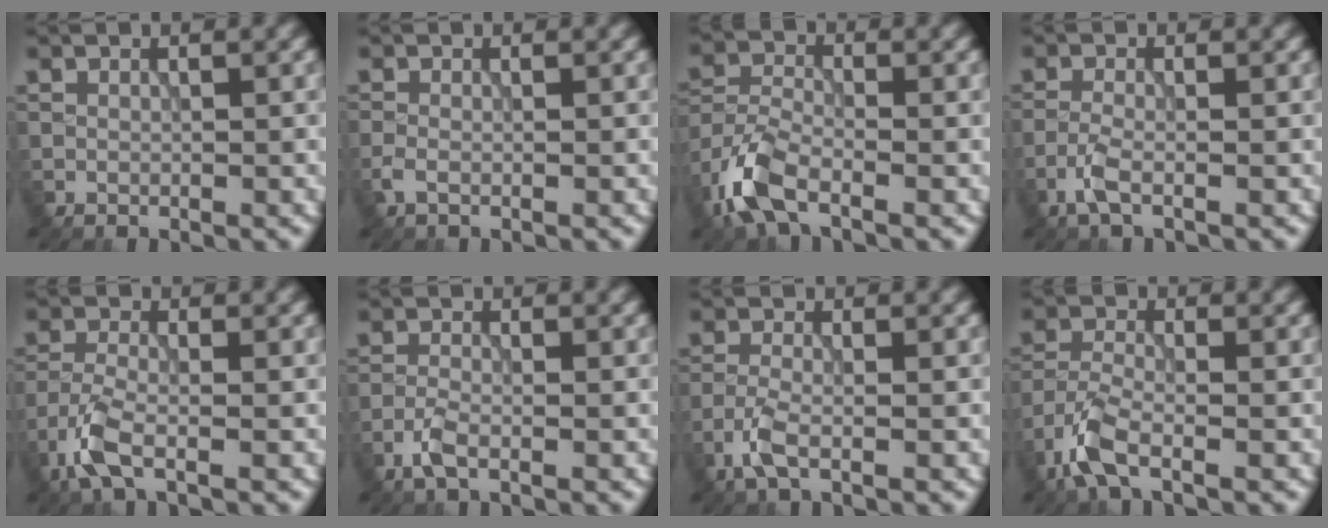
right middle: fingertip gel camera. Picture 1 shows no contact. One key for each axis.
{"total": 1.1, "fx": -0.6, "fy": 0.5, "fz": 0.8, "tx": -0.024, "ty": -0.003, "tz": -0.016}
{"total": 5.4, "fx": -3.3, "fy": 2.3, "fz": 3.6, "tx": -0.082, "ty": -0.004, "tz": -0.080}
{"total": 2.2, "fx": -1.2, "fy": 0.5, "fz": 1.7, "tx": -0.042, "ty": 0.001, "tz": -0.034}
{"total": 3.8, "fx": -2.3, "fy": 1.2, "fz": 2.8, "tx": -0.070, "ty": -0.006, "tz": -0.059}
{"total": 2.0, "fx": -1.2, "fy": 0.5, "fz": 1.5, "tx": -0.036, "ty": 0.000, "tz": -0.033}
{"total": 2.6, "fx": -1.5, "fy": 0.7, "fz": 2.0, "tx": -0.050, "ty": -0.001, "tz": -0.041}
{"total": 4.3, "fx": -2.8, "fy": 1.4, "fz": 3.0, "tx": -0.072, "ty": -0.008, "tz": -0.071}